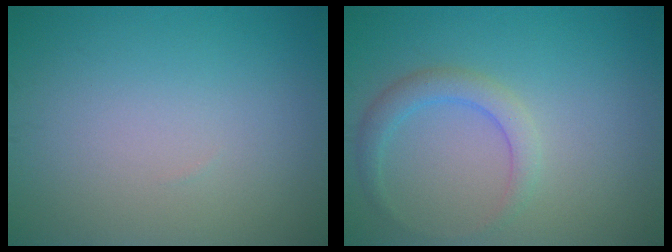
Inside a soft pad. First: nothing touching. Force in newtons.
{"total": 2.4, "press": 2.4, "slide": 0.1}